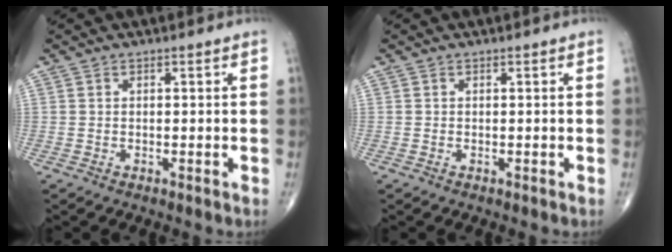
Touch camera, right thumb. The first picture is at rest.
{"total": 0.0}